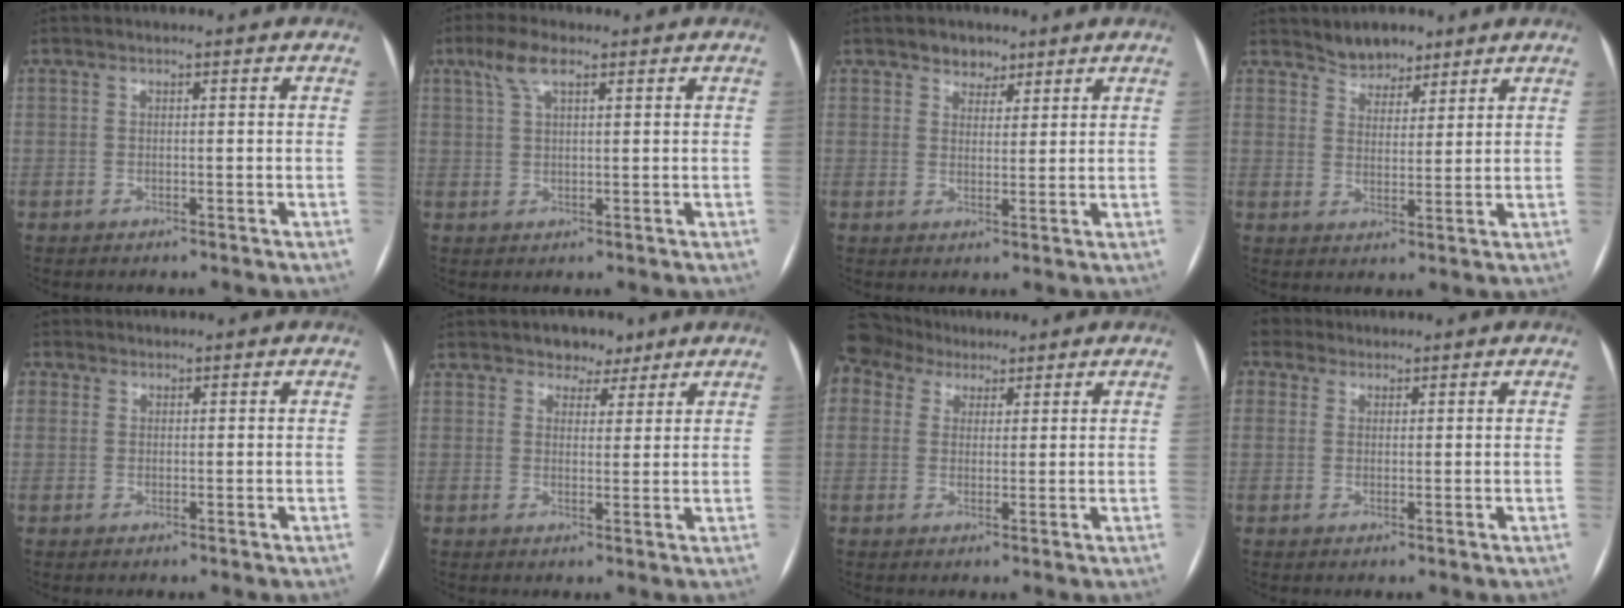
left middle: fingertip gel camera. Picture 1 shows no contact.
{"total": 4.4, "force": [2.6, 1.2, 3.4], "torque": [-0.077, 0.018, 0.053]}
{"total": 3.2, "force": [2.3, 2.1, 0.8], "torque": [-0.006, 0.003, 0.035]}
{"total": 4.6, "force": [3.9, 2.3, 1.0], "torque": [-0.014, 0.006, 0.069]}
{"total": 2.4, "force": [0.9, 2.2, 0.5], "torque": [-0.009, 0.008, 0.017]}
{"total": 3.9, "force": [2.8, 2.5, 0.9], "torque": [-0.004, 0.002, 0.041]}
{"total": 8.1, "force": [6.1, 5.1, 1.7], "torque": [-0.044, 0.043, 0.120]}
{"total": 4.8, "force": [2.9, 3.6, 1.1], "torque": [-0.036, 0.031, 0.059]}